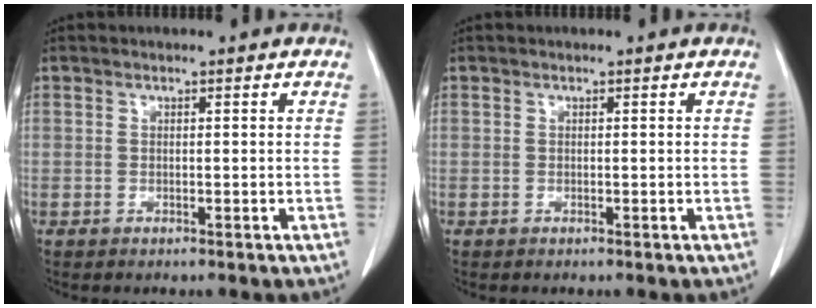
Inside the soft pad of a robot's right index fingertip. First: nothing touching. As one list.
[{"total": 0.0}]